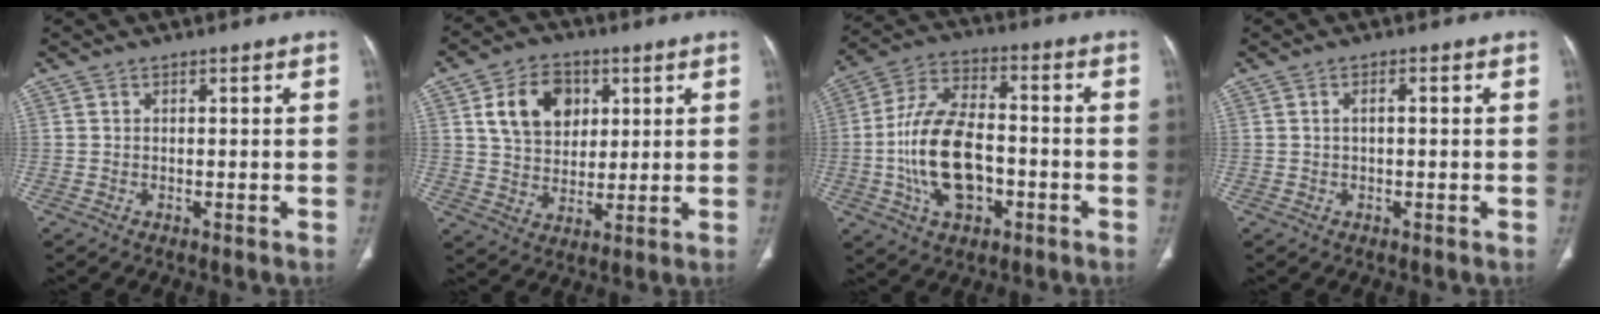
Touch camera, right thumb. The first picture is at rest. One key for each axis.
{"total": 12.1, "fx": 4.1, "fy": 9.1, "fz": 6.9, "tx": -0.081, "ty": -0.007, "tz": 0.074}
{"total": 16.4, "fx": -3.3, "fy": 9.4, "fz": 13.0, "tx": -0.242, "ty": 0.029, "tz": -0.055}
{"total": 5.9, "fx": 0.6, "fy": 1.4, "fz": 5.7, "tx": -0.131, "ty": 0.016, "tz": 0.014}